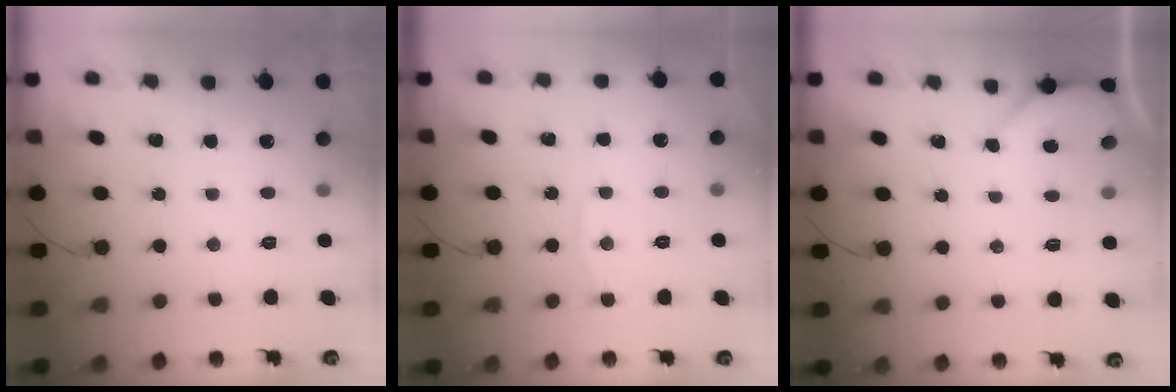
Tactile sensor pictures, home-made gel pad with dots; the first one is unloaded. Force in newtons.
{"total": 5.0, "press": 4.9, "slide": 0.7}
{"total": 1.9, "press": 1.9, "slide": 0.2}